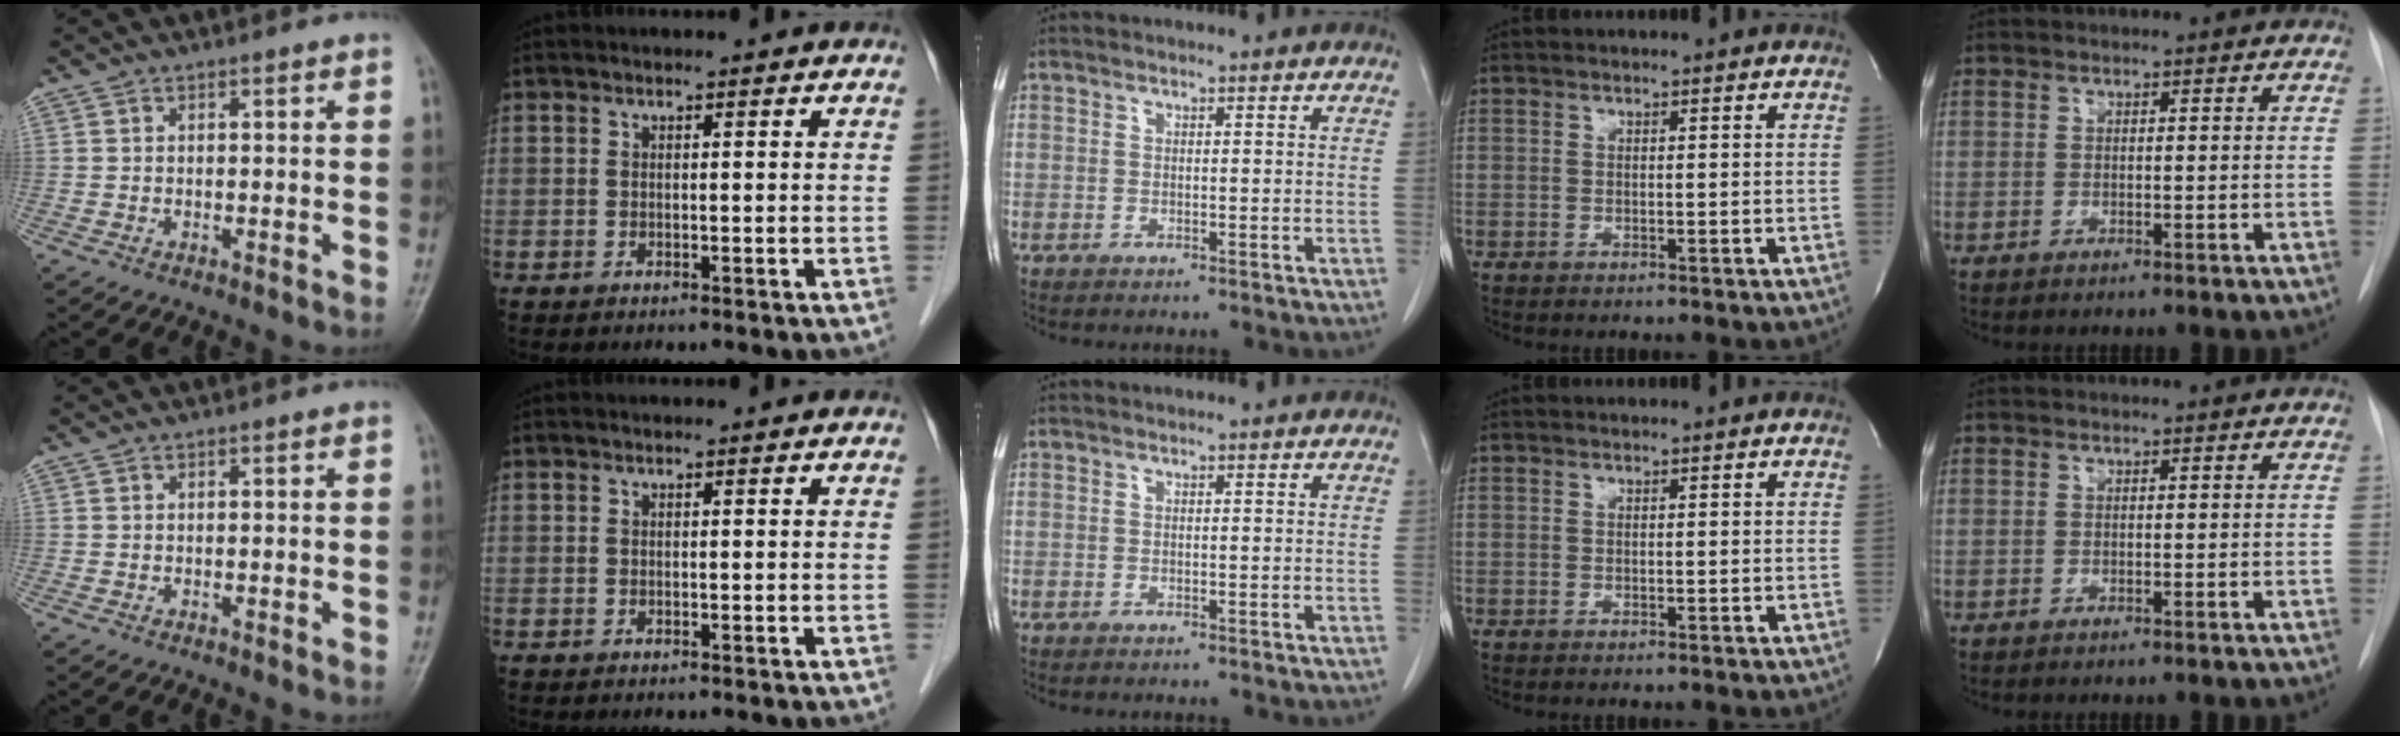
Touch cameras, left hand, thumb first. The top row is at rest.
{}